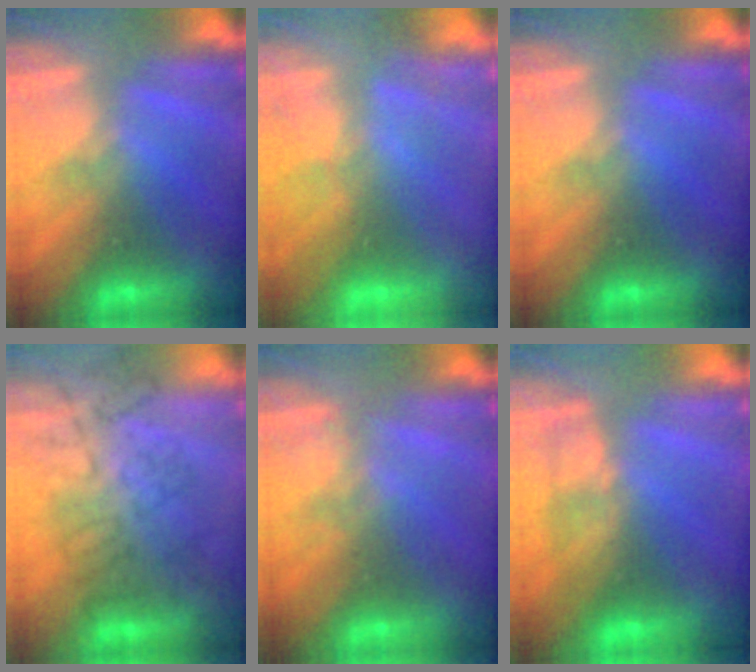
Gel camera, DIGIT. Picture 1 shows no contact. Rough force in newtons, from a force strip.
{"total": 2.8}
{"total": 0.0}
{"total": 4.6}
{"total": 2.0}
{"total": 2.4}